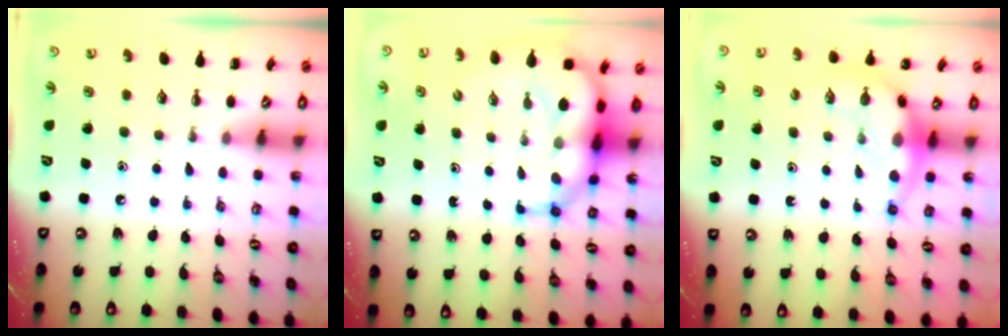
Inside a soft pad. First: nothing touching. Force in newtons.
{"total": 9.3, "press": 8.9, "slide": 2.8}
{"total": 9.2, "press": 9.0, "slide": 1.6}